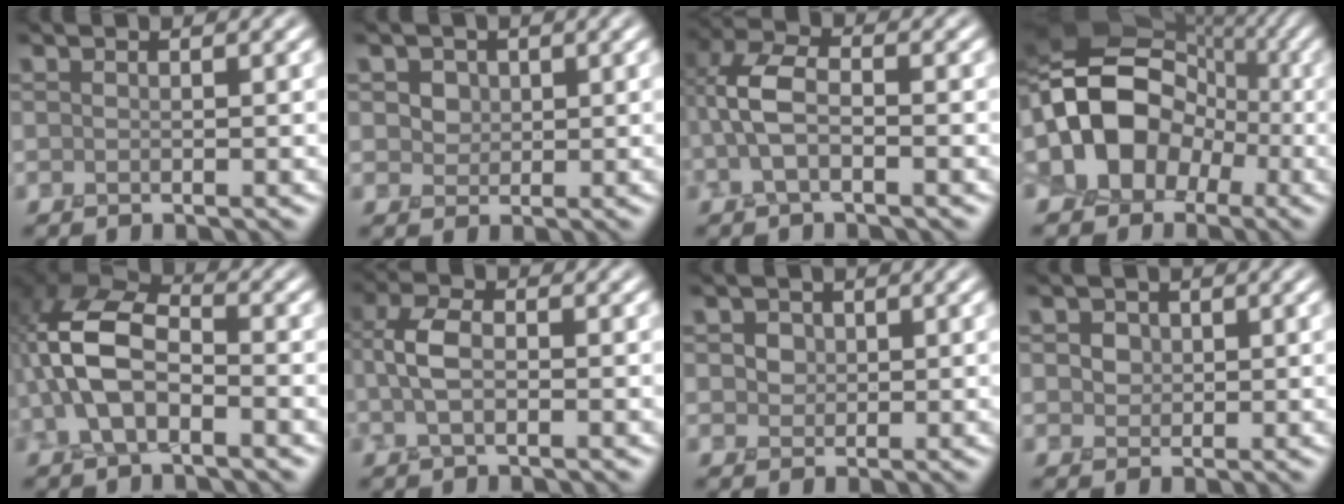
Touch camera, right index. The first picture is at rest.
{"total": 2.9, "force": [1.3, 2.2, 1.4], "torque": [-0.034, 0.009, 0.021]}
{"total": 4.3, "force": [-0.8, 2.1, 3.6], "torque": [-0.085, 0.015, -0.024]}
{"total": 14.9, "force": [-1.8, 11.1, 9.7], "torque": [-0.163, 0.006, -0.057]}
{"total": 7.6, "force": [-1.5, 4.4, 6.0], "torque": [-0.139, 0.016, -0.039]}
{"total": 3.7, "force": [-0.6, 1.8, 3.1], "torque": [-0.071, 0.007, -0.015]}
{"total": 1.9, "force": [0.6, 1.6, 0.8], "torque": [-0.012, 0.009, 0.004]}
{"total": 2.1, "force": [0.7, 1.7, 0.9], "torque": [-0.014, 0.009, 0.005]}